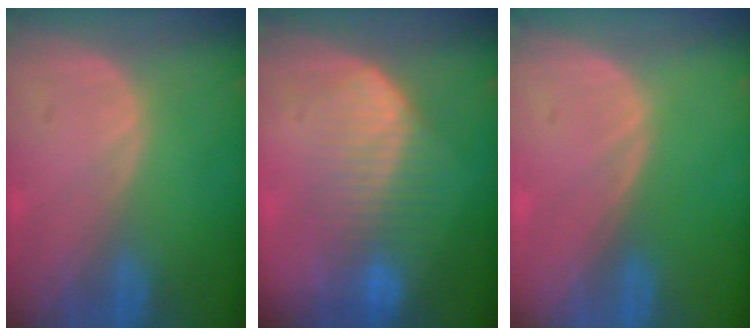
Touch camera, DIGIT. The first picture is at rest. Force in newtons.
{"total": 6.8, "press": 6.7, "slide": 1.3}
{"total": 0.0}